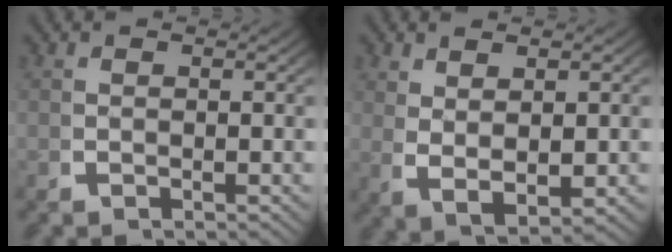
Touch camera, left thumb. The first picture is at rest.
{"total": 4.1, "force": [0.6, 2.1, 3.5], "torque": [-0.080, -0.018, 0.032]}